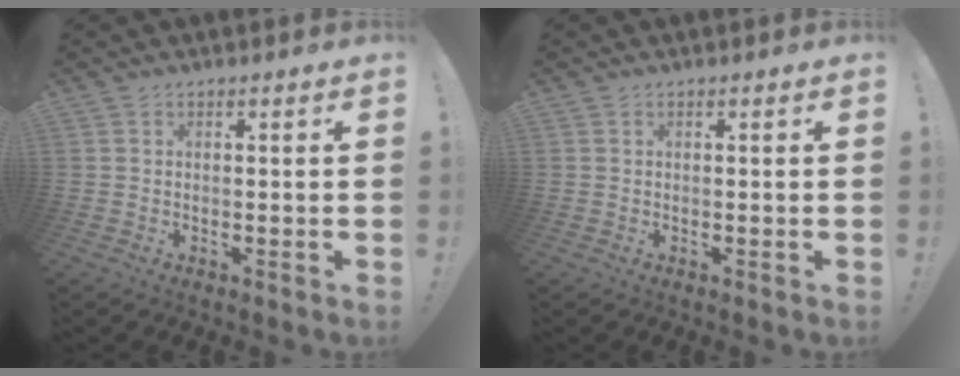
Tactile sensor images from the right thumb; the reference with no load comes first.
{"total": 0.0}